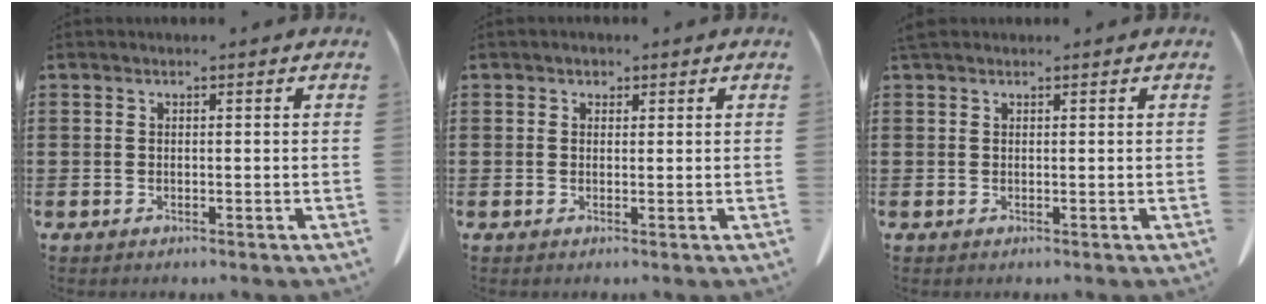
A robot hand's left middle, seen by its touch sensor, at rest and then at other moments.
{"total": 0.9, "force": [0.6, 0.7, 0.0], "torque": [-0.003, 0.005, 0.011]}
{"total": 0.9, "force": [0.8, 0.3, 0.3], "torque": [-0.010, 0.001, 0.016]}